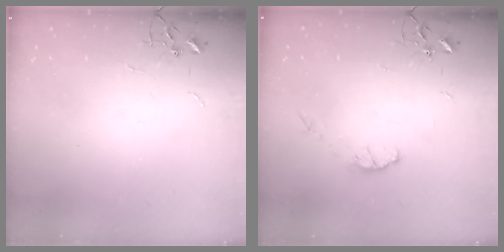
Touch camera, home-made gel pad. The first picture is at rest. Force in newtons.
{"total": 5.9, "press": 5.9, "slide": 0.9}